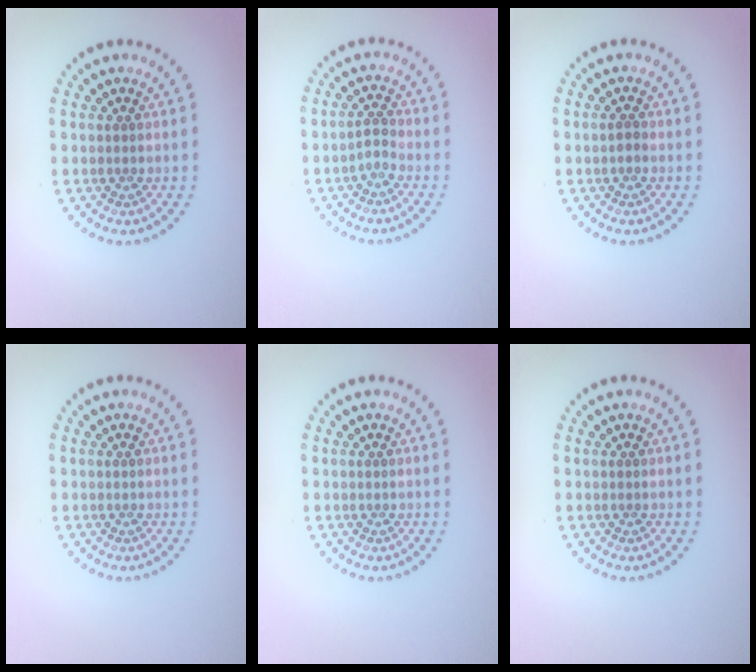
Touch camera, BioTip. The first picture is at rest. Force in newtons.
{"total": 1.2, "press": 1.0, "slide": 0.8}
{"total": 0.8, "press": 0.8, "slide": 0.1}
{"total": 0.0}
{"total": 0.0}
{"total": 0.0}